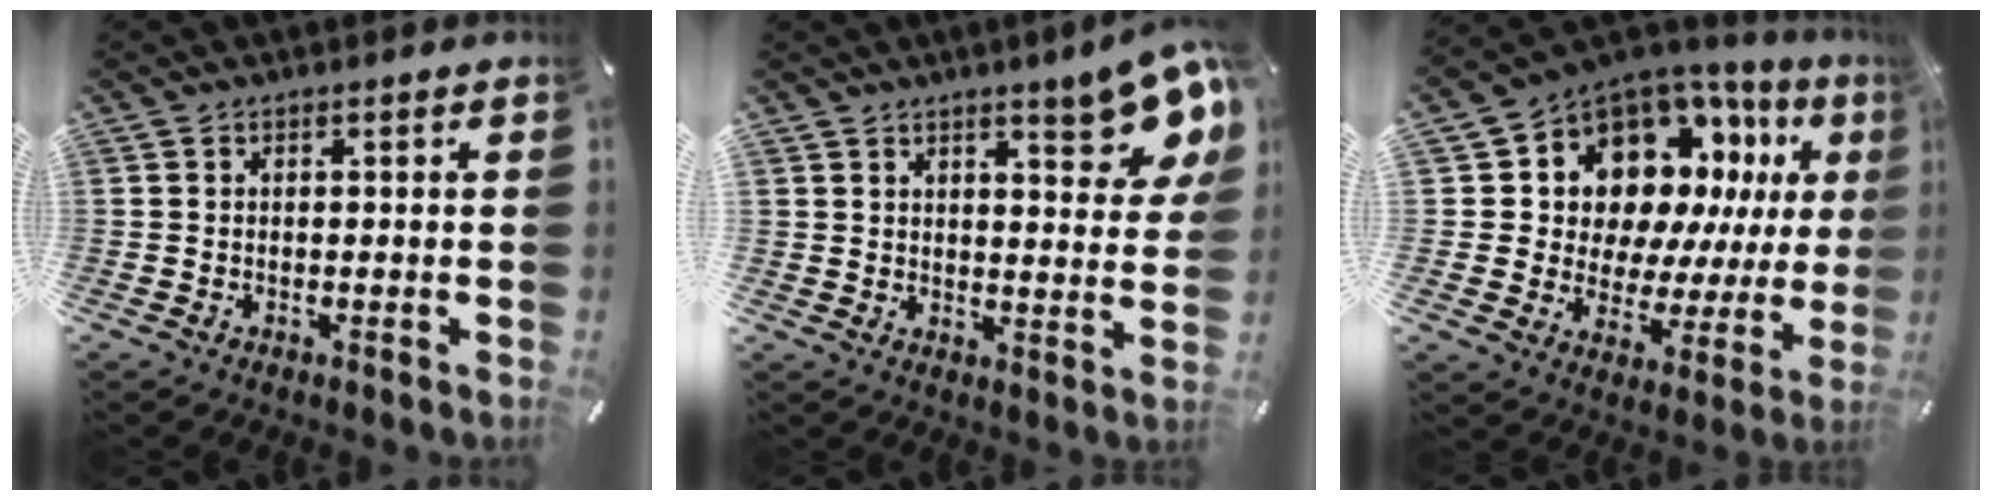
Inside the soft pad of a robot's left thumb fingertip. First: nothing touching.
{"total": 10.7, "force": [7.9, 4.2, 6.0], "torque": [-0.060, -0.057, 0.138]}
{"total": 13.4, "force": [7.5, 9.9, 5.1], "torque": [-0.087, -0.072, 0.138]}